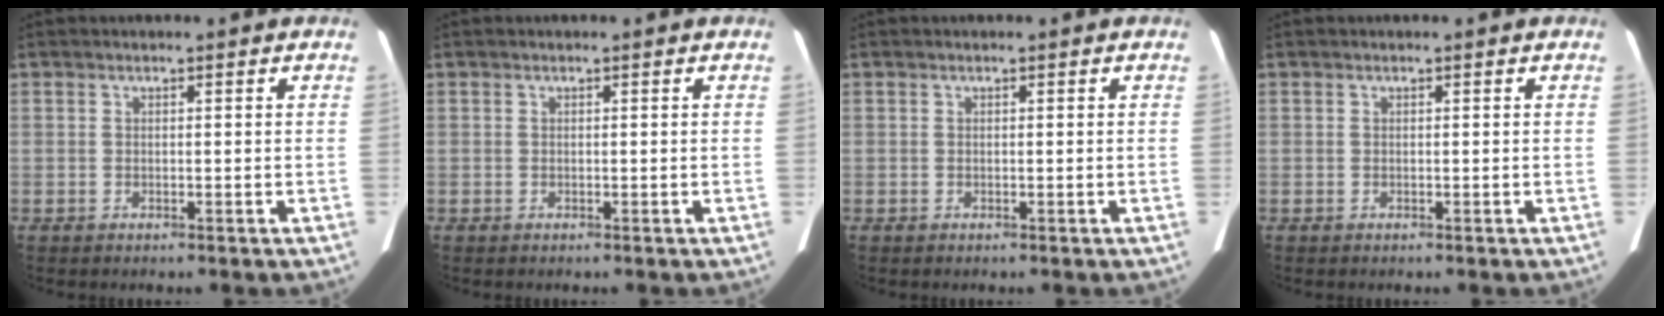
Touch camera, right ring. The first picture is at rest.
{"total": 0.0}
{"total": 0.0}
{"total": 0.0}